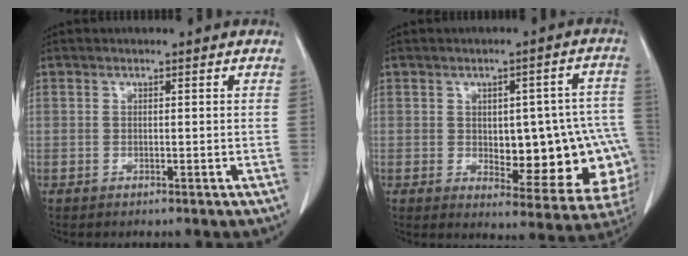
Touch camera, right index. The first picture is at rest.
{"total": 17.2, "force": [-2.0, 7.1, 15.6], "torque": [-0.137, 0.027, 0.001]}